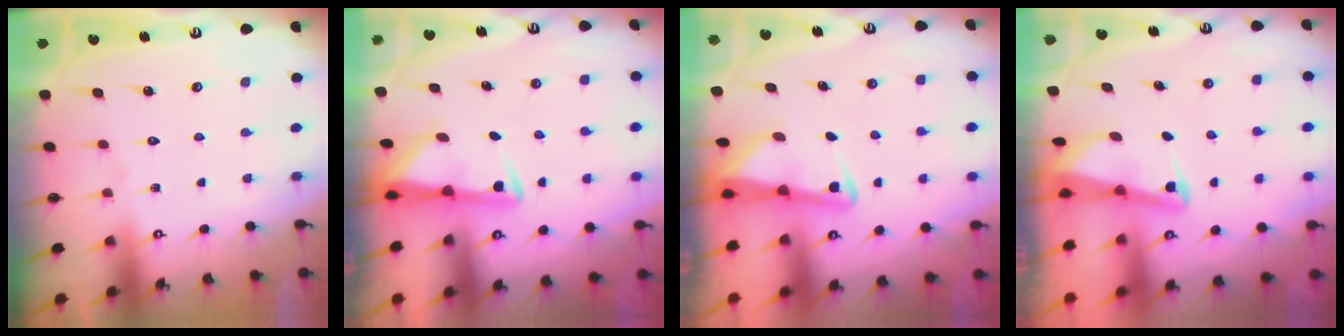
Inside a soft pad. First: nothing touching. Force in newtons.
{"total": 2.8, "press": 2.7, "slide": 0.6}
{"total": 3.0, "press": 3.0, "slide": 0.3}
{"total": 2.6, "press": 2.5, "slide": 0.6}